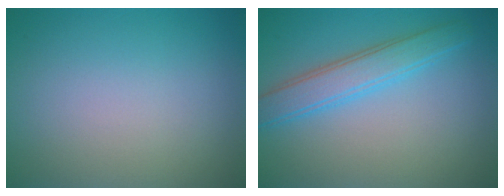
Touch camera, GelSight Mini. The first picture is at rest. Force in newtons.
{"total": 3.7, "press": 3.7, "slide": 0.0}